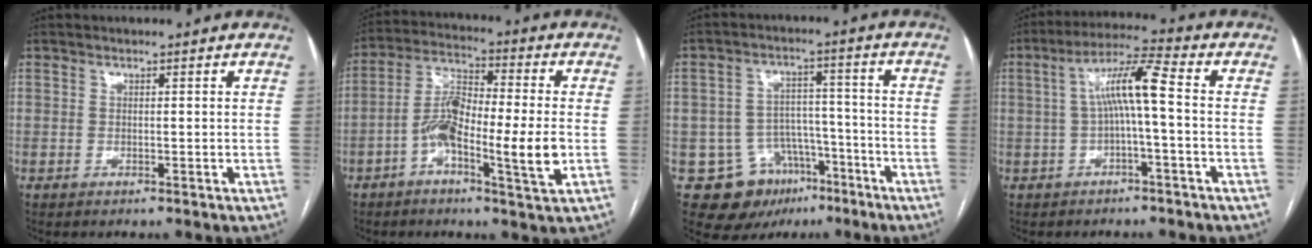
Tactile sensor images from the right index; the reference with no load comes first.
{"total": 11.9, "force": [-3.1, 1.9, 11.3], "torque": [-0.214, 0.010, -0.059]}
{"total": 11.1, "force": [-6.1, 8.7, 3.4], "torque": [-0.051, 0.037, -0.081]}
{"total": 7.9, "force": [0.0, 0.3, 7.9], "torque": [-0.141, 0.030, -0.001]}